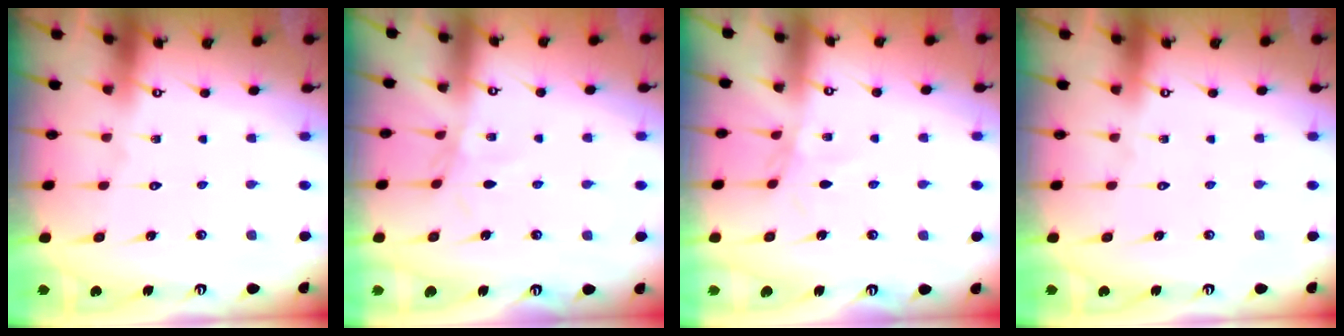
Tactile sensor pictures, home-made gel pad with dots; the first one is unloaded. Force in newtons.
{"total": 1.9, "press": 1.9, "slide": 0.5}
{"total": 1.9, "press": 1.9, "slide": 0.5}
{"total": 0.0}